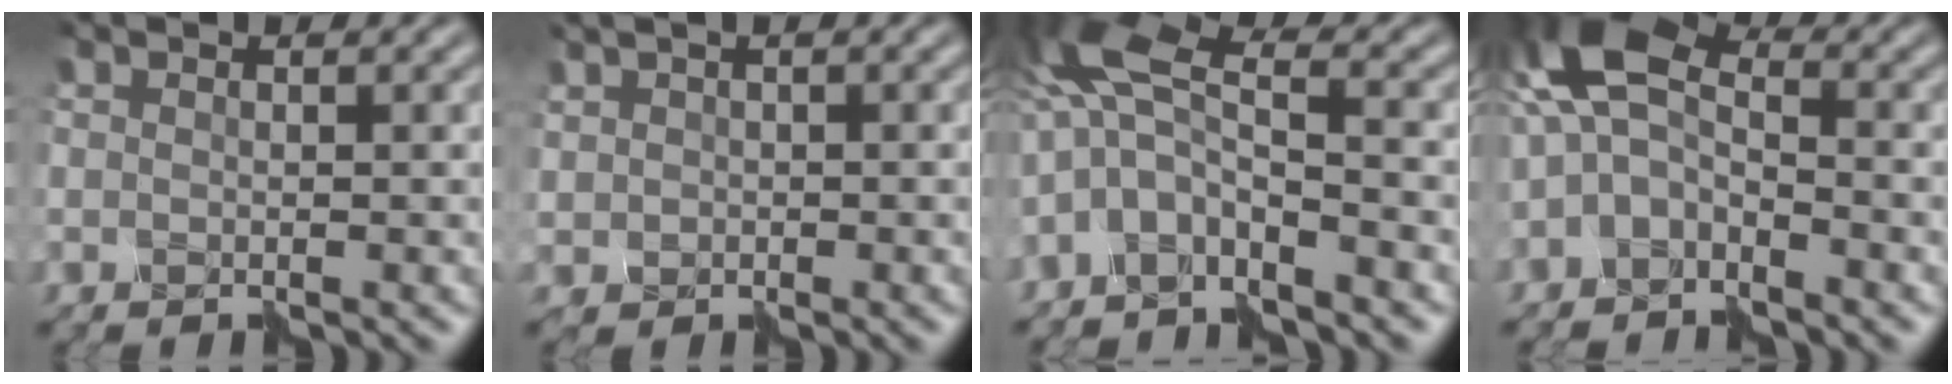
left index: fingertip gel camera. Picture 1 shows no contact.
{"total": 0.9, "force": [0.0, 0.6, -0.7], "torque": [0.015, 0.004, 0.008]}
{"total": 5.9, "force": [-2.3, 2.2, 5.0], "torque": [-0.105, 0.030, -0.055]}
{"total": 5.4, "force": [-1.0, 3.1, 4.3], "torque": [-0.095, 0.029, -0.032]}